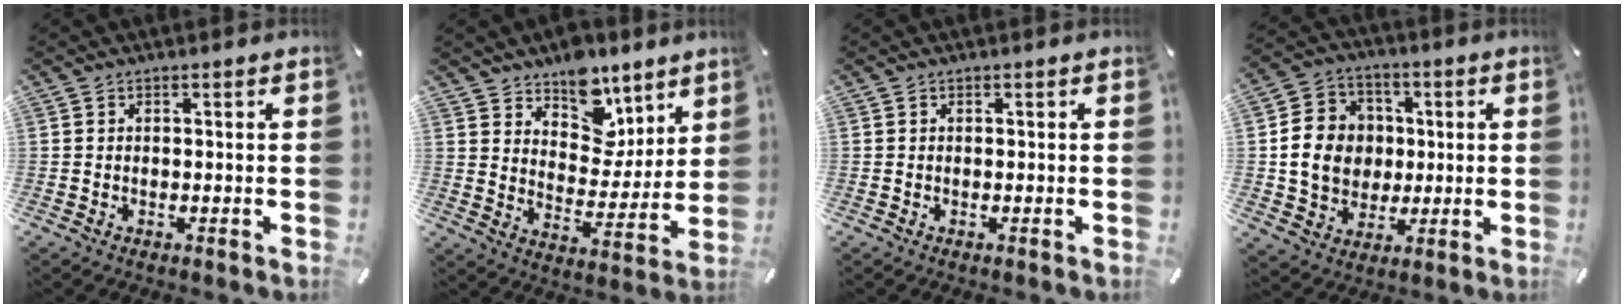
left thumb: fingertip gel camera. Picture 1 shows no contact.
{"total": 11.5, "force": [8.5, 7.3, 2.4], "torque": [-0.028, -0.088, 0.156]}
{"total": 0.0}
{"total": 12.4, "force": [0.1, 11.4, 5.0], "torque": [-0.097, 0.012, 0.009]}